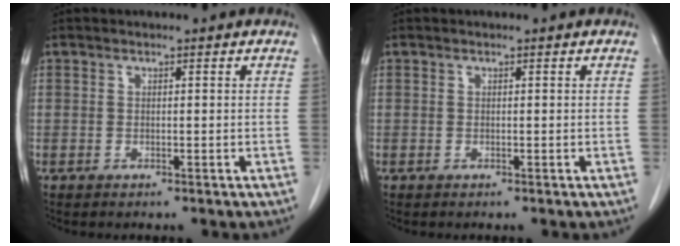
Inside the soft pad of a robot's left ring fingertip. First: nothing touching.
{"total": 0.0}